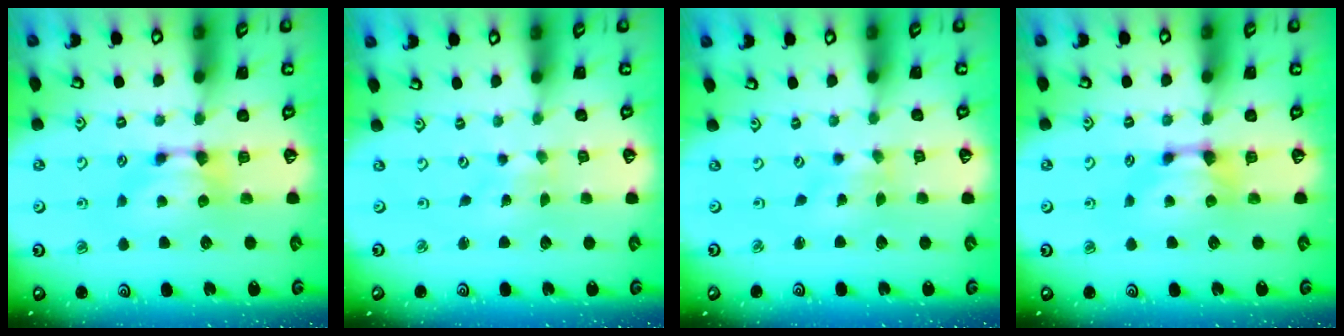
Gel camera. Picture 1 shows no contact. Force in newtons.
{"total": 6.0, "press": 6.0, "slide": 0.6}
{"total": 3.7, "press": 3.6, "slide": 0.8}
{"total": 0.6, "press": 0.4, "slide": 0.5}